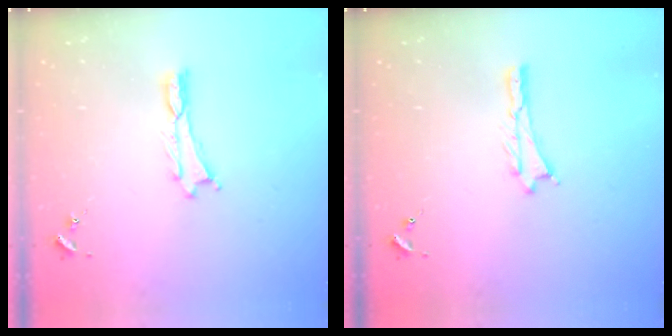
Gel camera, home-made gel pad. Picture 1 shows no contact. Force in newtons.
{"total": 0.5, "press": 0.5, "slide": 0.2}